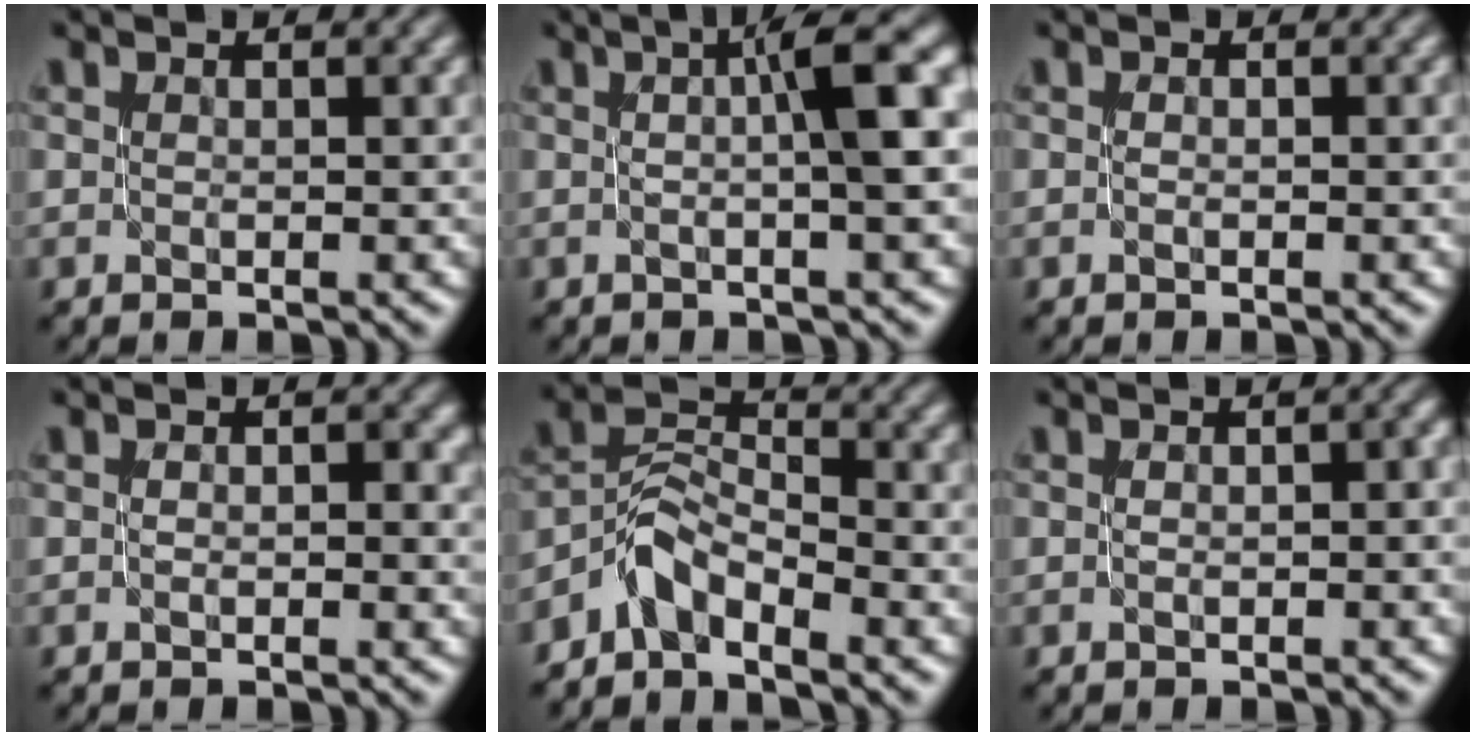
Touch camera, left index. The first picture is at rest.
{"total": 6.1, "force": [0.7, 1.1, 6.0], "torque": [-0.077, 0.013, 0.006]}
{"total": 0.0}
{"total": 0.8, "force": [-0.2, 0.4, 0.7], "torque": [-0.011, -0.003, -0.005]}
{"total": 3.5, "force": [-2.8, 1.4, 1.4], "torque": [-0.023, 0.017, -0.065]}
{"total": 1.8, "force": [-0.3, 0.7, 1.6], "torque": [-0.015, 0.003, -0.003]}